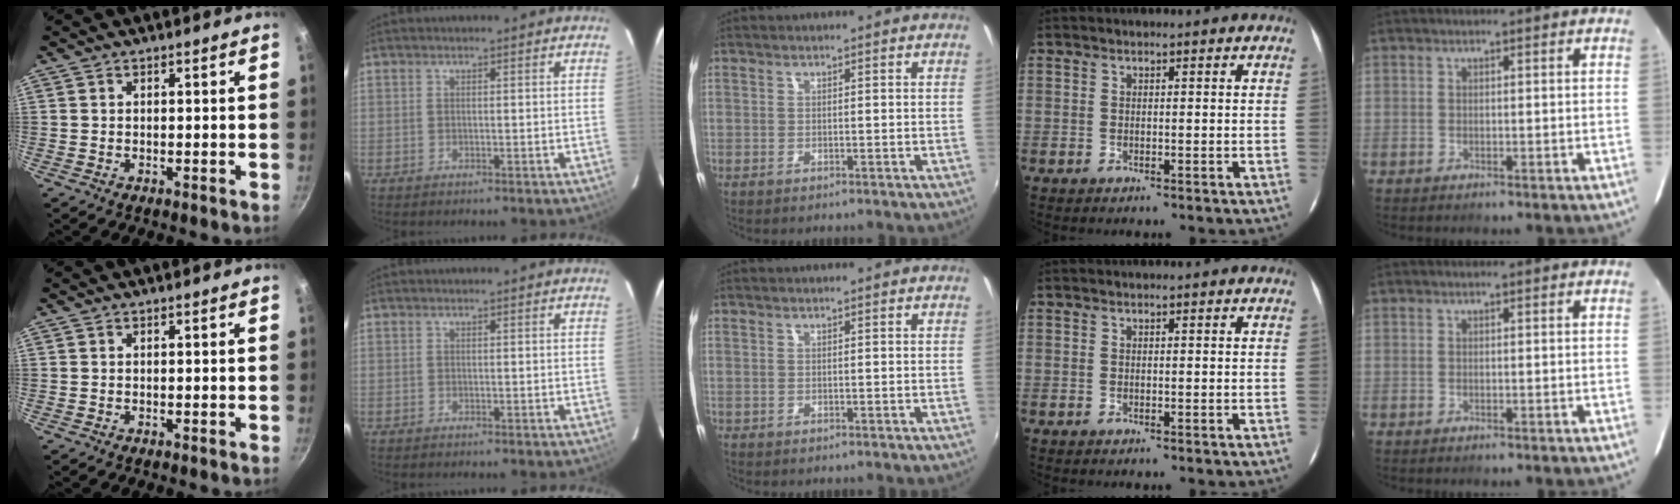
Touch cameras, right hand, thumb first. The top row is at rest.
{}